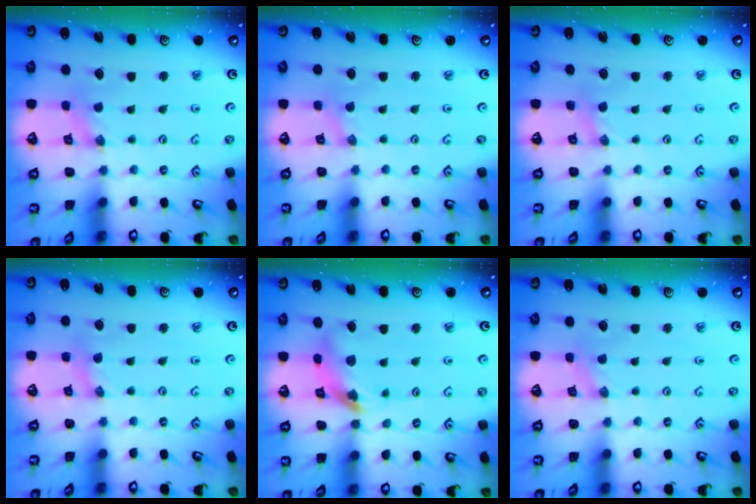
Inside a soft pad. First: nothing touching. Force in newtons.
{"total": 0.0}
{"total": 2.5, "press": 2.5, "slide": 0.4}
{"total": 1.4, "press": 1.4, "slide": 0.3}
{"total": 12.6, "press": 12.5, "slide": 1.7}
{"total": 0.0}